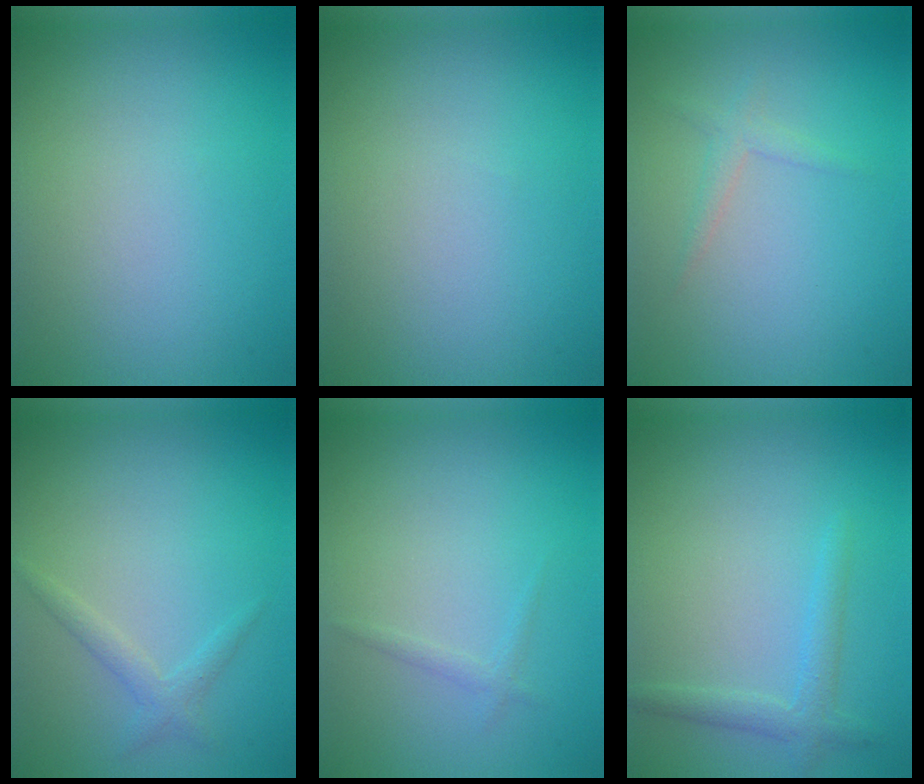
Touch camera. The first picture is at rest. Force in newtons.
{"total": 0.0}
{"total": 1.3, "press": 1.3, "slide": 0.1}
{"total": 1.4, "press": 1.4, "slide": 0.1}
{"total": 0.8, "press": 0.8, "slide": 0.1}
{"total": 1.9, "press": 1.9, "slide": 0.1}